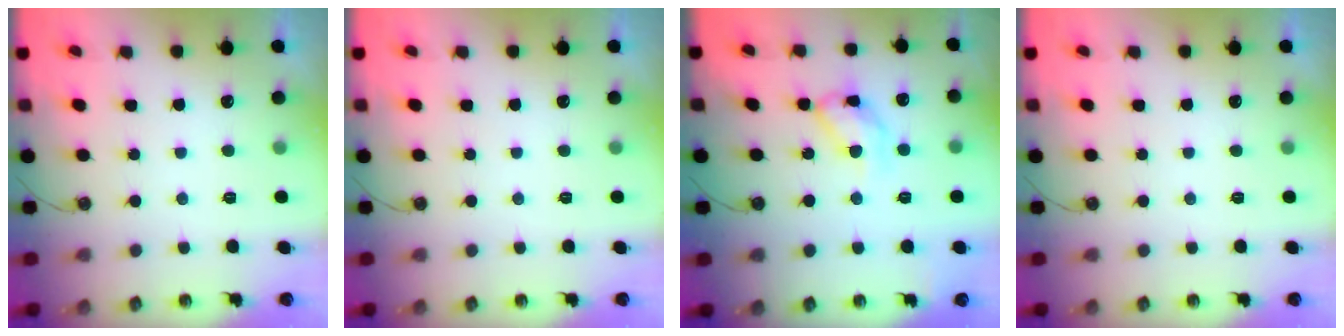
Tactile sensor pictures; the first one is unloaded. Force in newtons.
{"total": 0.0}
{"total": 13.2, "press": 13.2, "slide": 0.6}
{"total": 0.0}